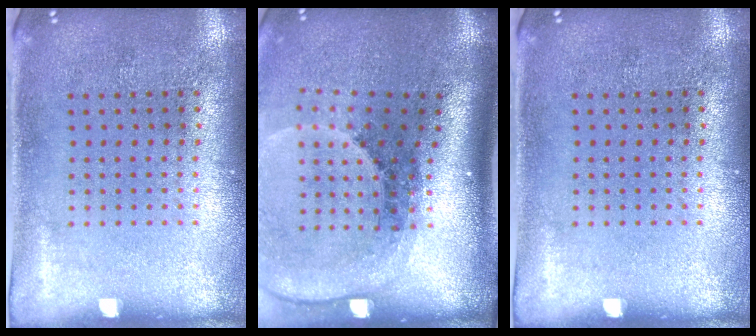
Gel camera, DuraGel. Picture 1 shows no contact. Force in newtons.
{"total": 2.7, "press": 1.8, "slide": 2.0}
{"total": 0.0}